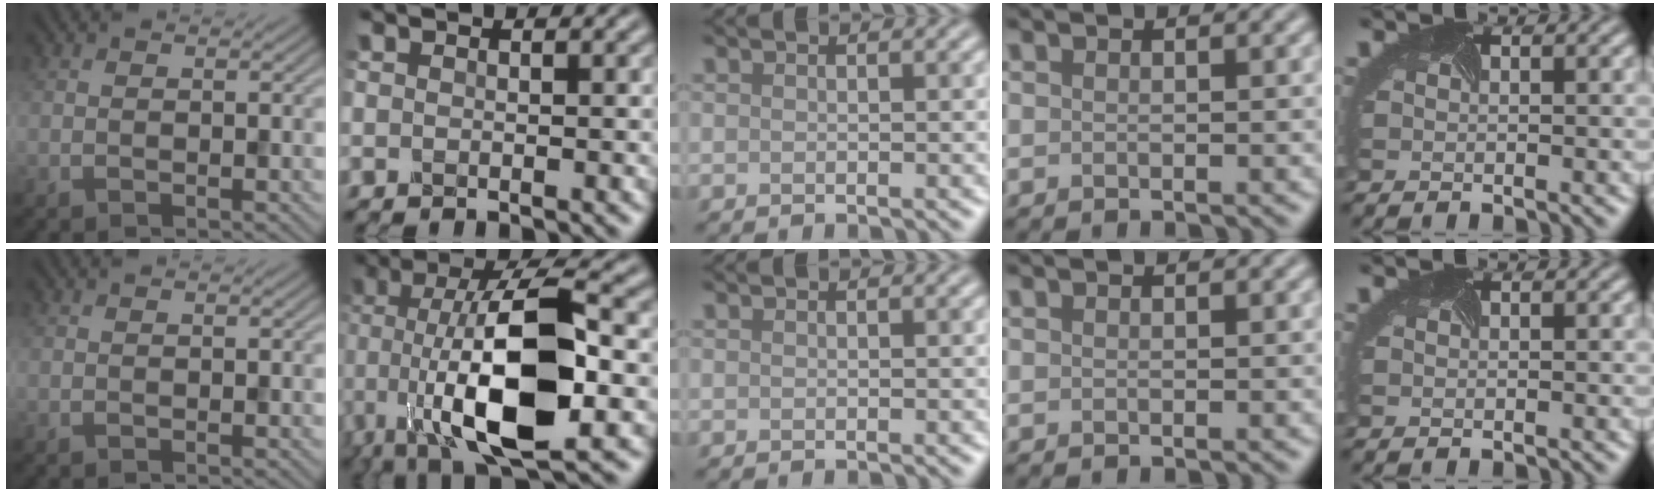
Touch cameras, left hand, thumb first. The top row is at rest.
{"index": {"total": 14.4, "force": [-2.6, 5.5, 13.1], "torque": [-0.237, 0.009, -0.051]}}